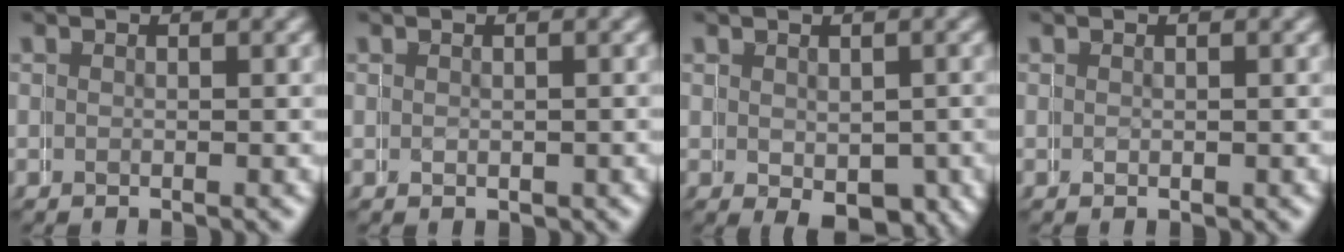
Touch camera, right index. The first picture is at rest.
{"total": 0.7, "force": [0.3, 0.6, -0.1], "torque": [0.010, -0.002, 0.008]}
{"total": 4.2, "force": [-1.3, 2.2, 3.3], "torque": [-0.034, -0.015, -0.009]}
{"total": 0.5, "force": [0.4, 0.3, 0.0], "torque": [0.007, 0.000, 0.008]}